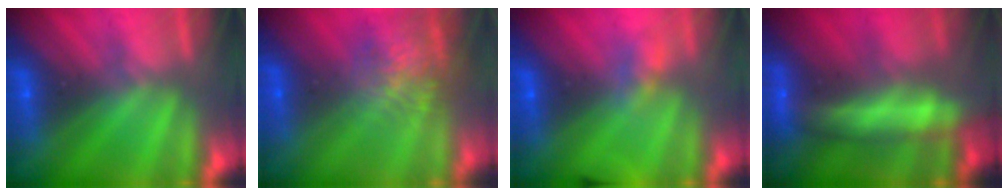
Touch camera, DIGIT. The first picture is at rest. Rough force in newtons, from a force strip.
{"total": 7.6}
{"total": 3.5}
{"total": 8.8}